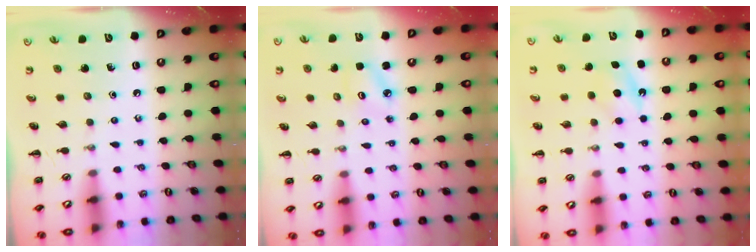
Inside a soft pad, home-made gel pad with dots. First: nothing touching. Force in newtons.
{"total": 3.1, "press": 3.1, "slide": 0.5}
{"total": 5.2, "press": 5.0, "slide": 1.5}